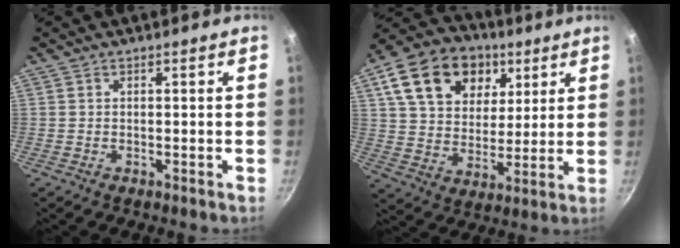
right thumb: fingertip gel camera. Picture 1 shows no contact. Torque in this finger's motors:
{"motor_torque": [0.52, 3.90, 1.41, 0.55, 0.34]}